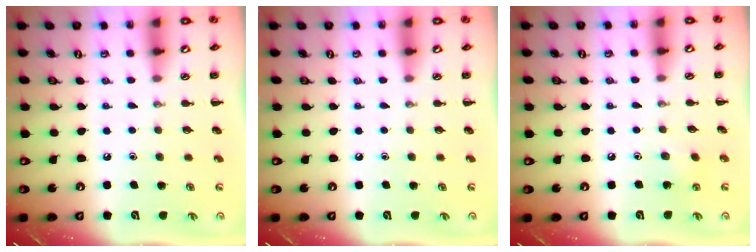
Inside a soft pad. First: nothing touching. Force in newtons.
{"total": 0.0}
{"total": 5.8, "press": 5.6, "slide": 1.5}